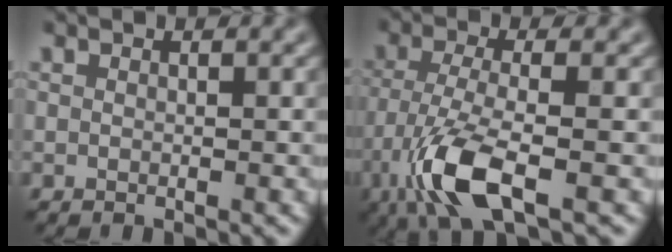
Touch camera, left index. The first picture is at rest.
{"total": 6.7, "force": [-3.7, 1.8, 5.3], "torque": [-0.118, -0.011, -0.082]}